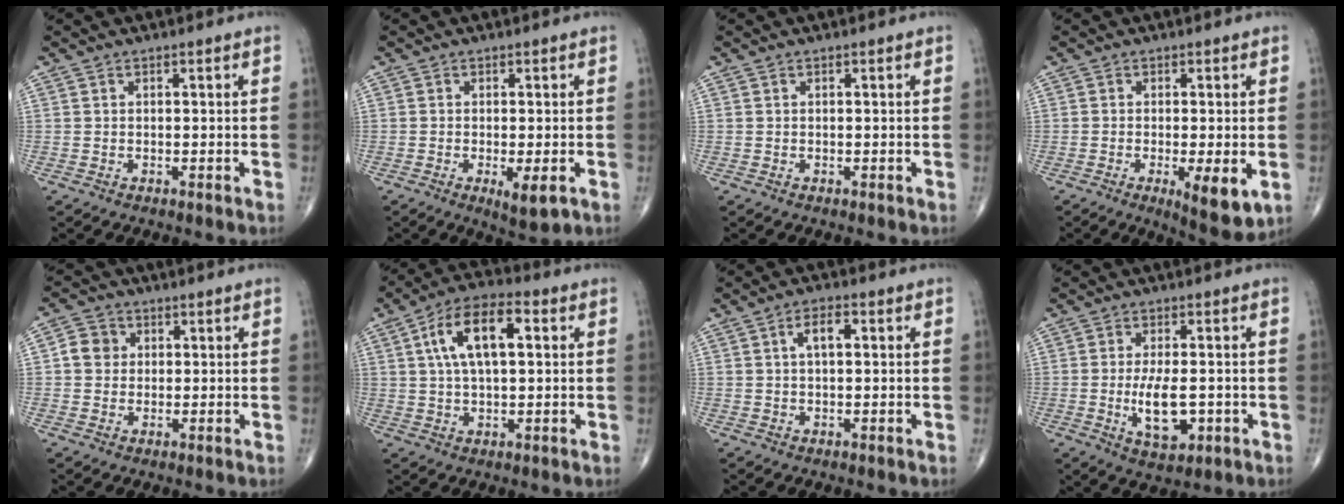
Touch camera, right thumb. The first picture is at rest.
{"total": 4.5, "force": [-1.5, 1.3, 4.0], "torque": [-0.066, -0.013, -0.020]}
{"total": 0.0}
{"total": 7.7, "force": [-2.2, 2.1, 7.1], "torque": [-0.106, -0.021, -0.030]}
{"total": 4.5, "force": [0.6, 4.1, 1.7], "torque": [-0.015, 0.007, 0.004]}
{"total": 12.4, "force": [3.0, 5.7, 10.6], "torque": [-0.188, 0.021, 0.048]}
{"total": 4.0, "force": [0.9, 1.9, 3.4], "torque": [-0.058, 0.009, 0.012]}
{"total": 7.9, "force": [-1.5, 3.6, 6.9], "torque": [-0.117, -0.008, -0.016]}